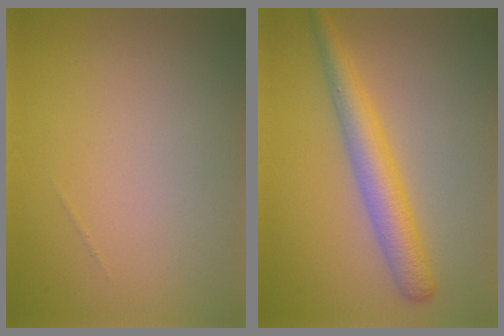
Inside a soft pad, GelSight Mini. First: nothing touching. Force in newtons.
{"total": 4.3, "press": 4.3, "slide": 0.1}